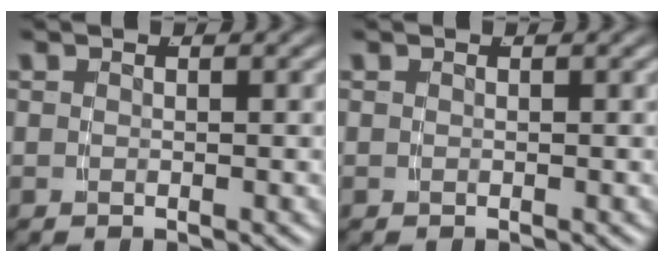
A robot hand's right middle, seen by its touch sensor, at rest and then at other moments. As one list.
[{"total": 0.0}]